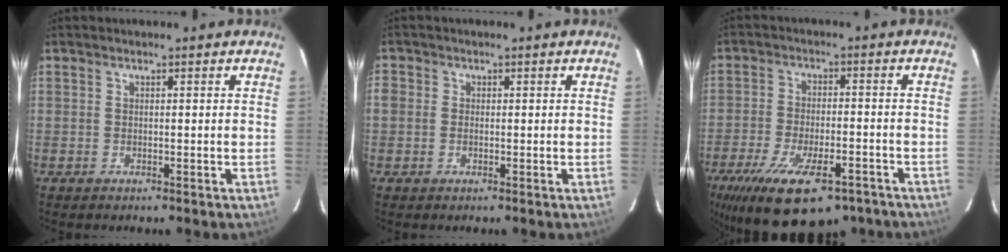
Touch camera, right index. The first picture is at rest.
{"total": 2.1, "force": [-0.6, 1.8, 0.9], "torque": [-0.017, 0.001, -0.015]}
{"total": 20.7, "force": [-13.6, 8.1, 13.3], "torque": [-0.261, -0.042, -0.203]}